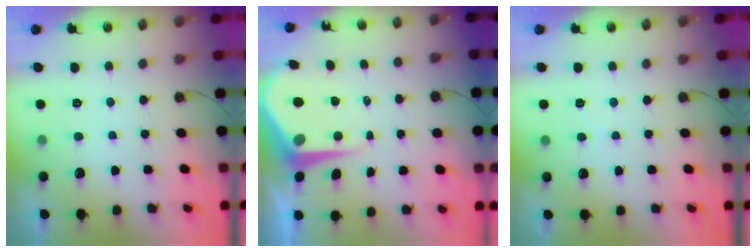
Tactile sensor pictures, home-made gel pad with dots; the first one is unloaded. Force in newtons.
{"total": 9.2, "press": 9.2, "slide": 1.0}
{"total": 5.5, "press": 5.4, "slide": 0.8}